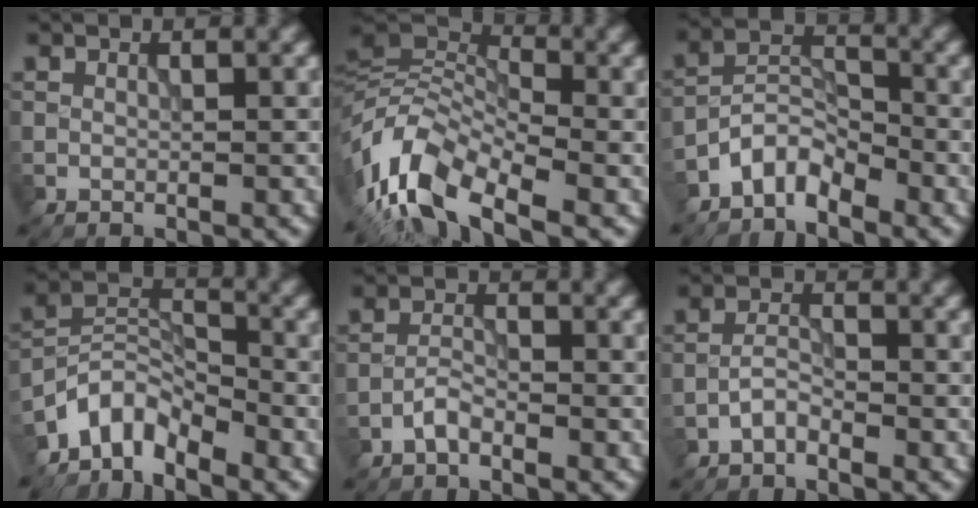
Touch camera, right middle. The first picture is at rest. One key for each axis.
{"total": 9.8, "fx": -4.4, "fy": 4.6, "fz": 7.5, "tx": -0.137, "ty": 0.011, "tz": -0.105}
{"total": 3.6, "fx": -3.0, "fy": 1.6, "fz": 1.4, "tx": -0.022, "ty": 0.013, "tz": -0.068}
{"total": 5.0, "fx": -4.3, "fy": 2.0, "fz": 1.7, "tx": -0.019, "ty": 0.004, "tz": -0.095}
{"total": 1.6, "fx": -1.2, "fy": 0.4, "fz": 0.8, "tx": -0.018, "ty": 0.006, "tz": -0.029}
{"total": 1.7, "fx": -1.4, "fy": 0.5, "fz": 0.8, "tx": -0.016, "ty": 0.008, "tz": -0.032}